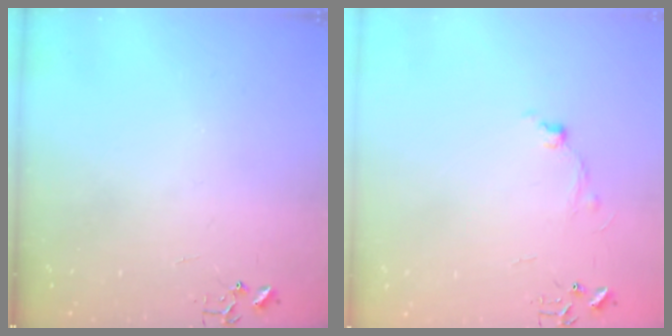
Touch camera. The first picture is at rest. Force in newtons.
{"total": 6.8, "press": 6.8, "slide": 0.7}